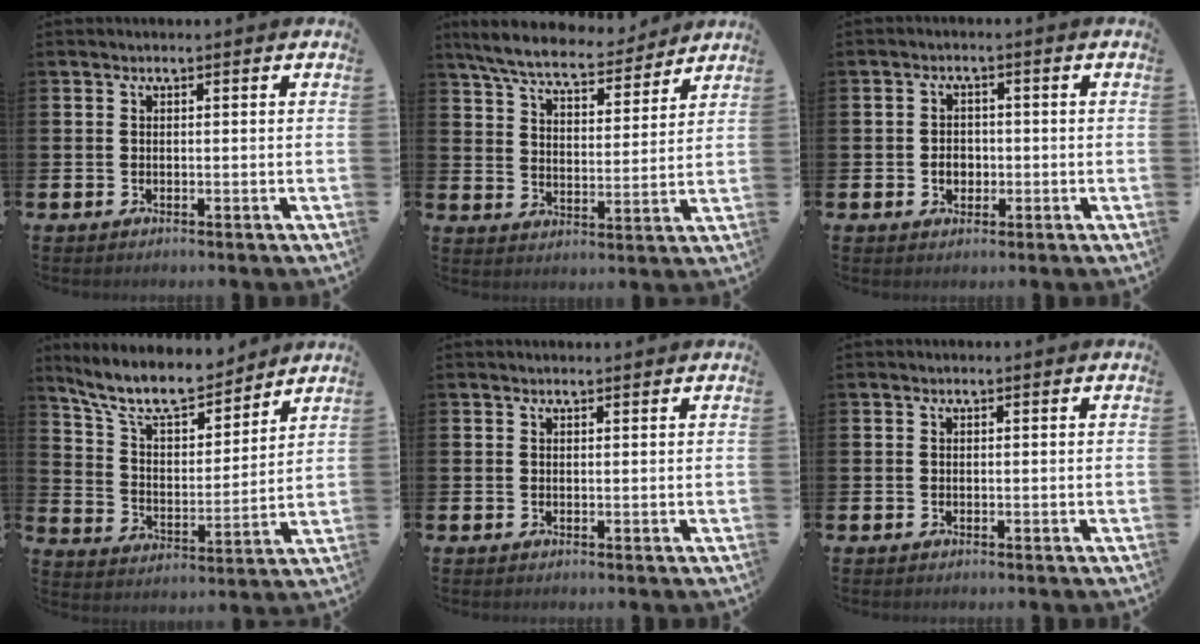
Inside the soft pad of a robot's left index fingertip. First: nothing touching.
{"total": 8.0, "force": [7.5, 1.5, 2.5], "torque": [-0.084, -0.039, 0.134]}
{"total": 2.5, "force": [-0.5, 2.0, 1.4], "torque": [-0.012, -0.001, -0.016]}
{"total": 10.0, "force": [8.9, 2.7, 3.7], "torque": [-0.098, -0.057, 0.156]}
{"total": 0.6, "force": [0.6, 0.0, 0.1], "torque": [0.006, -0.003, 0.009]}
{"total": 0.0}